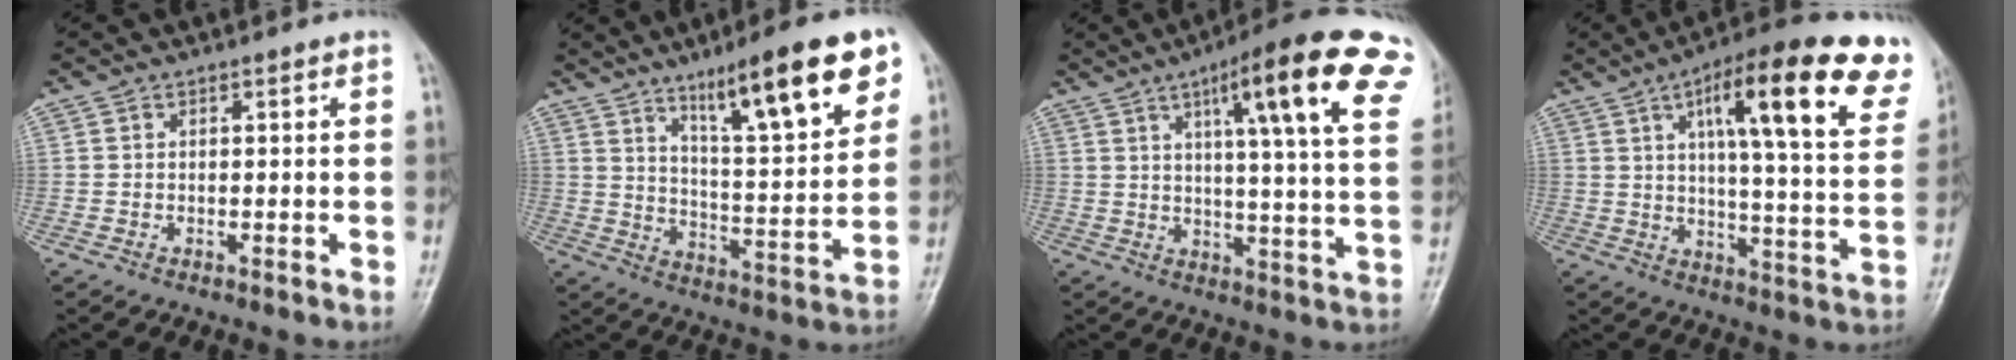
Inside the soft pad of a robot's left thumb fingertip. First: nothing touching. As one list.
[{"total": 18.7, "force": [10.8, 3.9, 14.7], "torque": [-0.196, -0.046, 0.172]}, {"total": 21.8, "force": [10.6, 3.4, 18.7], "torque": [-0.243, -0.022, 0.129]}, {"total": 24.2, "force": [11.8, 6.3, 20.2], "torque": [-0.253, -0.019, 0.163]}]